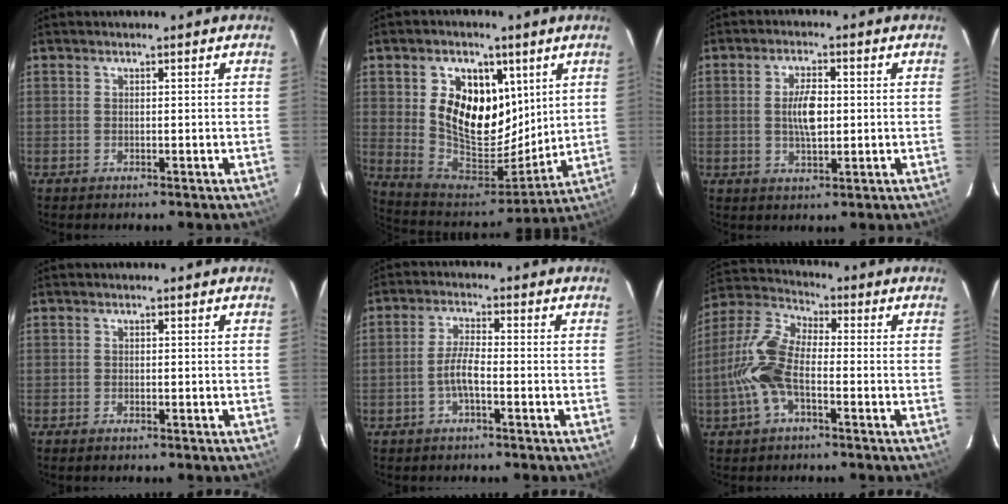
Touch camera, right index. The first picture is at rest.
{"total": 17.3, "force": [5.1, 11.3, 12.1], "torque": [-0.234, -0.006, 0.104]}
{"total": 5.8, "force": [0.2, 2.6, 5.2], "torque": [-0.097, 0.003, 0.005]}
{"total": 0.8, "force": [-0.6, 0.4, 0.3], "torque": [-0.007, -0.002, -0.013]}
{"total": 4.0, "force": [-1.8, 0.7, 3.5], "torque": [-0.077, 0.005, -0.034]}
{"total": 10.5, "force": [-3.0, 4.5, 9.0], "torque": [-0.206, 0.012, -0.064]}